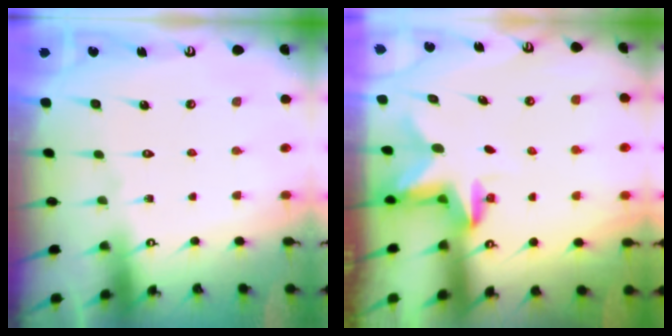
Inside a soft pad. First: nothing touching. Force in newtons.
{"total": 2.5, "press": 2.5, "slide": 0.5}